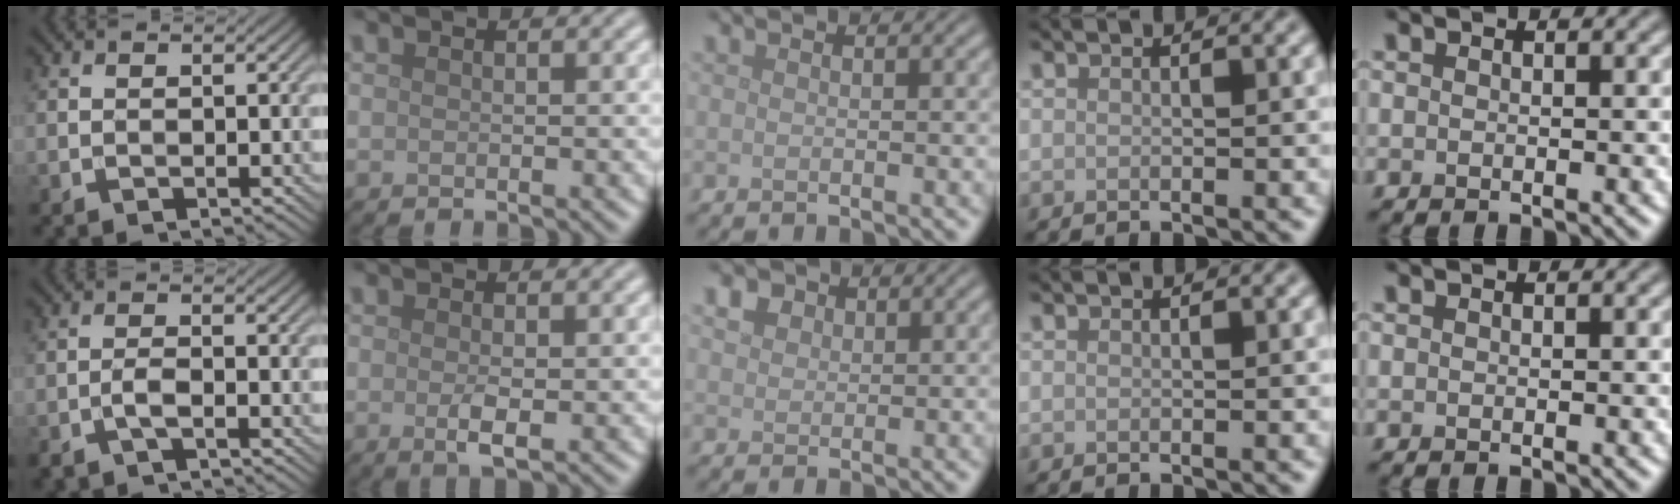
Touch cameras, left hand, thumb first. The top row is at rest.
{"thumb": {"total": 2.7, "force": [-1.5, 1.0, 2.0], "torque": [-0.048, 0.001, -0.035]}, "index": {"total": 1.9, "force": [-0.2, 0.5, 1.8], "torque": [-0.034, -0.006, -0.002]}, "middle": {"total": 2.6, "force": [1.5, 1.8, 1.0], "torque": [-0.026, 0.003, 0.022]}}